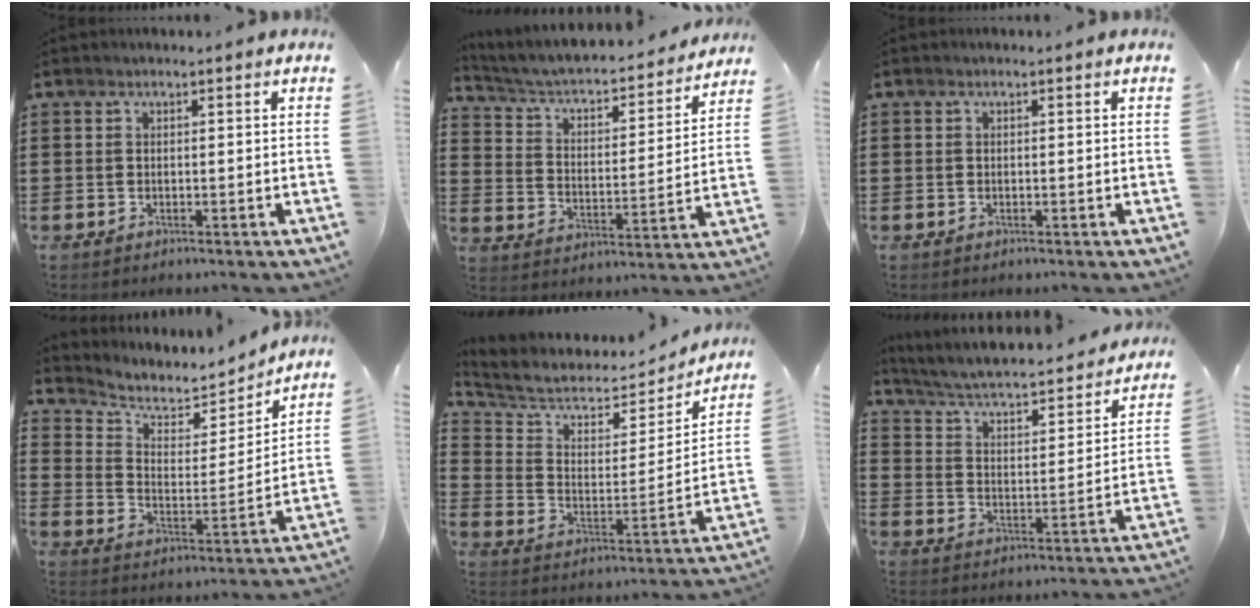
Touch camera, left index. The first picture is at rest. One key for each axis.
{"total": 4.2, "fx": 3.7, "fy": 0.9, "fz": 1.8, "tx": -0.053, "ty": -0.033, "tz": 0.054}
{"total": 0.0}
{"total": 5.3, "fx": 4.4, "fy": 2.4, "fz": 1.4, "tx": -0.056, "ty": -0.025, "tz": 0.073}
{"total": 6.0, "fx": 5.3, "fy": 2.0, "fz": 2.2, "tx": -0.073, "ty": -0.031, "tz": 0.086}
{"total": 4.1, "fx": 3.6, "fy": 0.3, "fz": 1.8, "tx": -0.054, "ty": -0.033, "tz": 0.052}